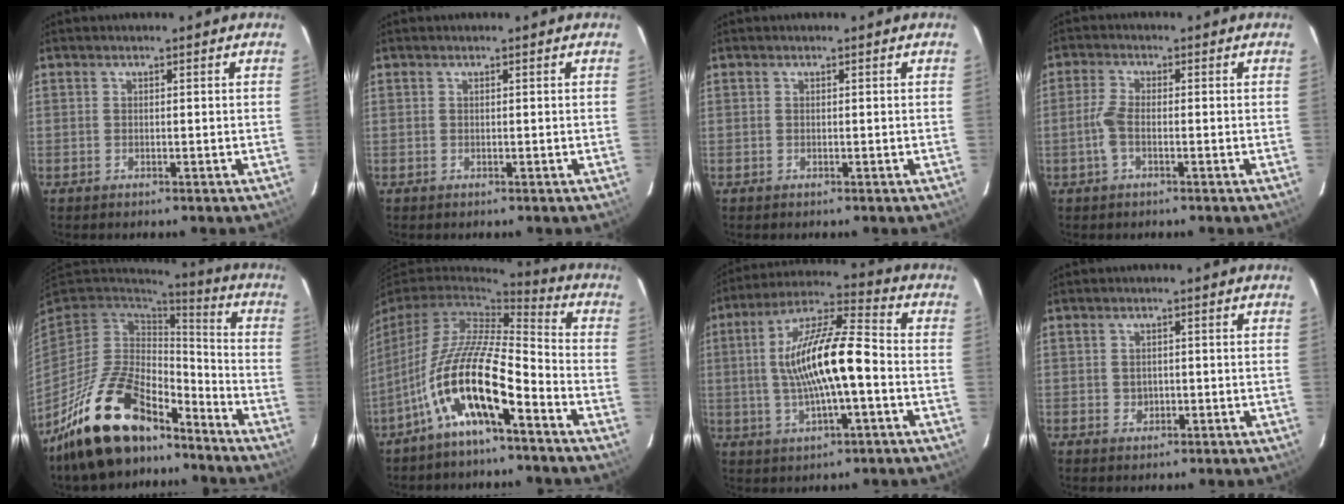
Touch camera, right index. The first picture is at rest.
{"total": 0.0}
{"total": 0.0}
{"total": 3.5, "force": [-1.1, 1.2, 3.1], "torque": [-0.077, 0.004, -0.023]}
{"total": 20.8, "force": [-14.8, 8.8, 11.7], "torque": [-0.242, -0.011, -0.252]}
{"total": 14.6, "force": [-8.0, 3.5, 11.7], "torque": [-0.224, -0.007, -0.153]}
{"total": 15.6, "force": [-1.4, 3.6, 15.1], "torque": [-0.279, 0.016, -0.027]}
{"total": 1.7, "force": [-0.1, 1.6, 0.4], "torque": [-0.004, 0.003, 0.001]}